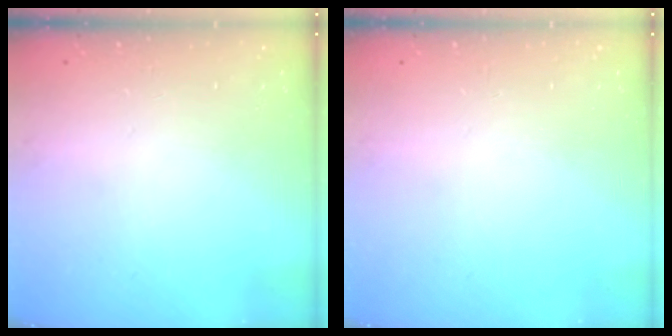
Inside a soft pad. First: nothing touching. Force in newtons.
{"total": 0.0}